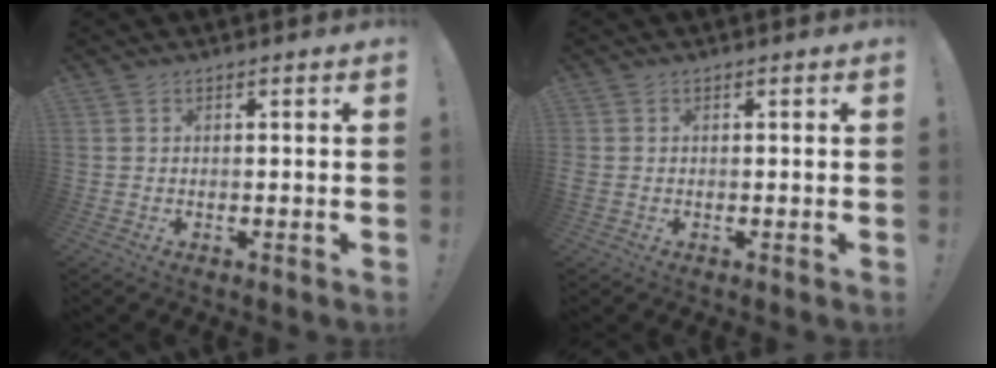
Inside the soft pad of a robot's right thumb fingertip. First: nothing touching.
{"total": 0.9, "force": [-0.3, 0.8, 0.4], "torque": [-0.005, 0.002, -0.004]}